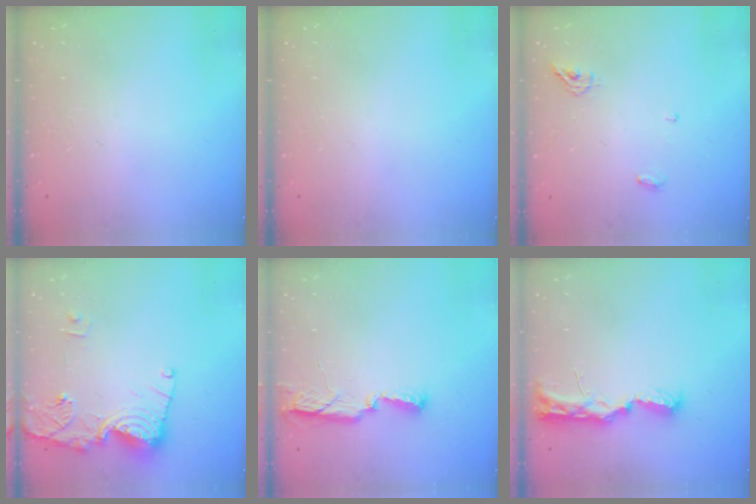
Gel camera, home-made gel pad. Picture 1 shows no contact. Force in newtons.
{"total": 0.0}
{"total": 4.9, "press": 4.8, "slide": 1.0}
{"total": 13.6, "press": 13.5, "slide": 1.8}
{"total": 6.6, "press": 6.5, "slide": 1.1}
{"total": 10.7, "press": 9.7, "slide": 4.5}